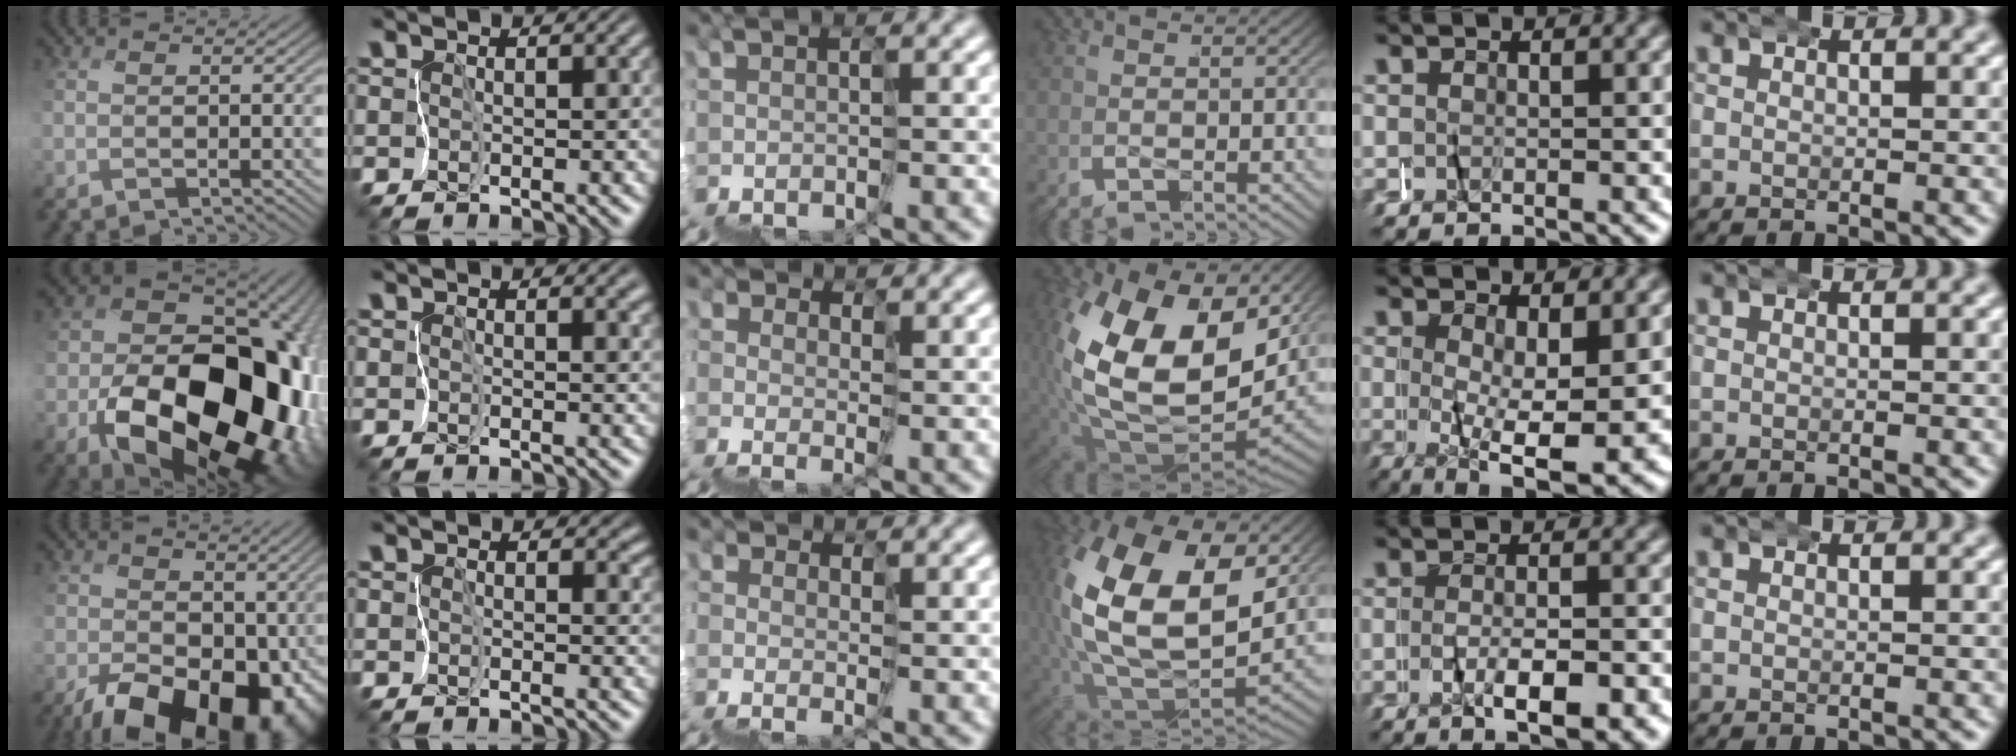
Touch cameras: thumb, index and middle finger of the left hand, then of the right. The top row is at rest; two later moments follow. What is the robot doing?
{"motion": "wrap", "object": "masking tape"}